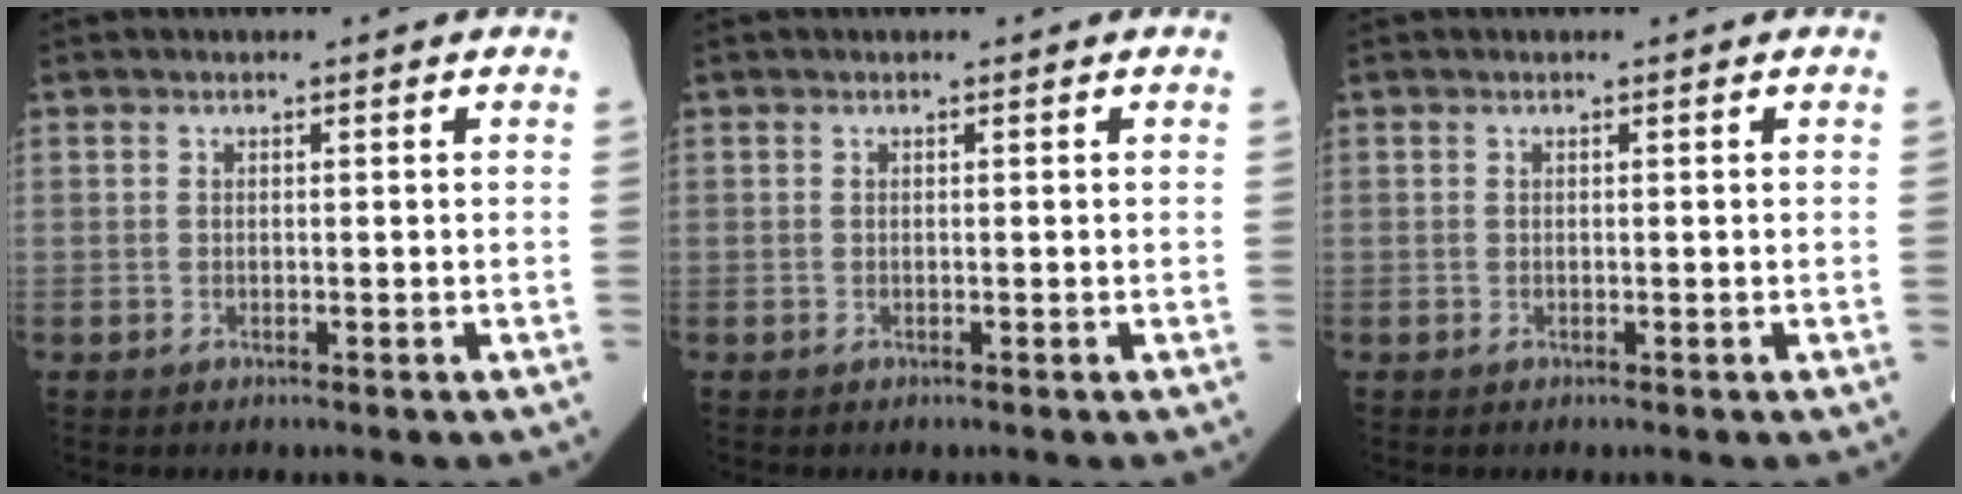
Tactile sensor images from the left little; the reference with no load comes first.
{"total": 0.0}
{"total": 0.0}